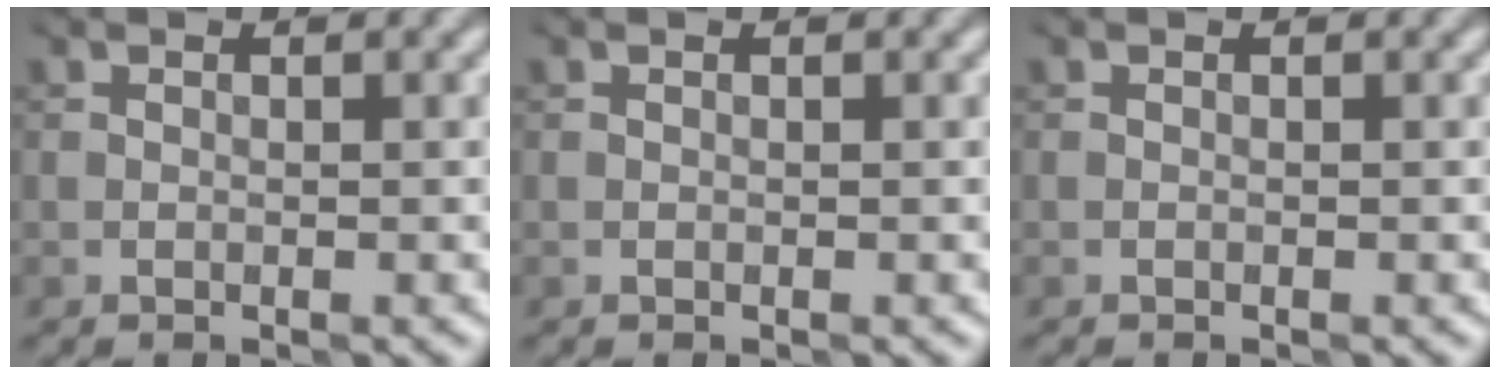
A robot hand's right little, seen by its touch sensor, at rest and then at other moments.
{"total": 0.0}
{"total": 0.0}